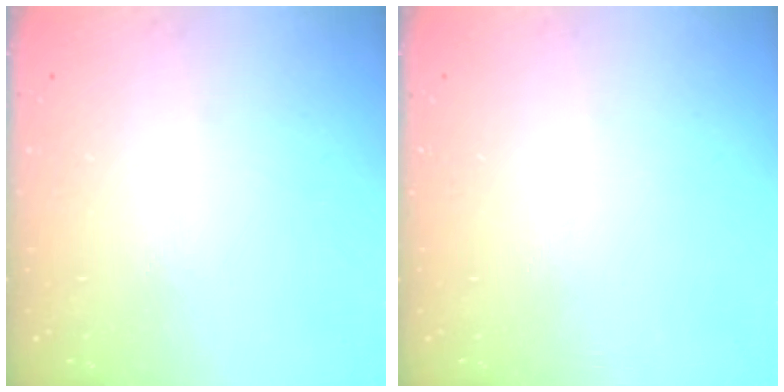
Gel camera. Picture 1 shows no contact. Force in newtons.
{"total": 0.0}